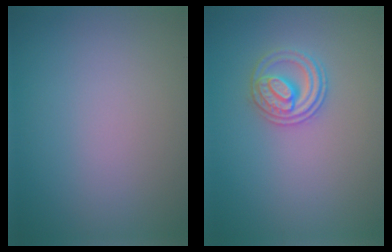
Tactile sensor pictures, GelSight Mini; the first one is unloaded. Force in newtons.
{"total": 2.6, "press": 2.6, "slide": 0.5}